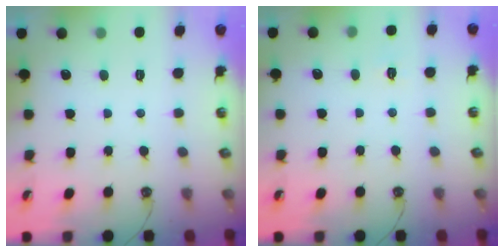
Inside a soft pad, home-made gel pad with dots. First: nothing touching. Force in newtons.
{"total": 3.7, "press": 3.6, "slide": 0.5}